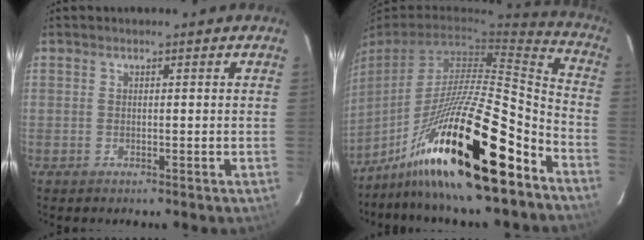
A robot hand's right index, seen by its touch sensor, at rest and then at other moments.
{"total": 23.9, "force": [-16.7, 3.2, 16.8], "torque": [-0.268, -0.033, -0.279]}